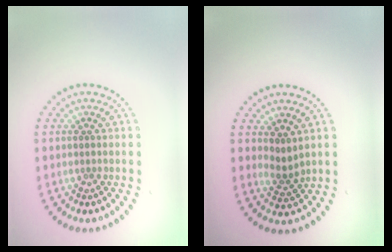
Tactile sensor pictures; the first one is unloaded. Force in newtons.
{"total": 1.9, "press": 1.3, "slide": 1.4}